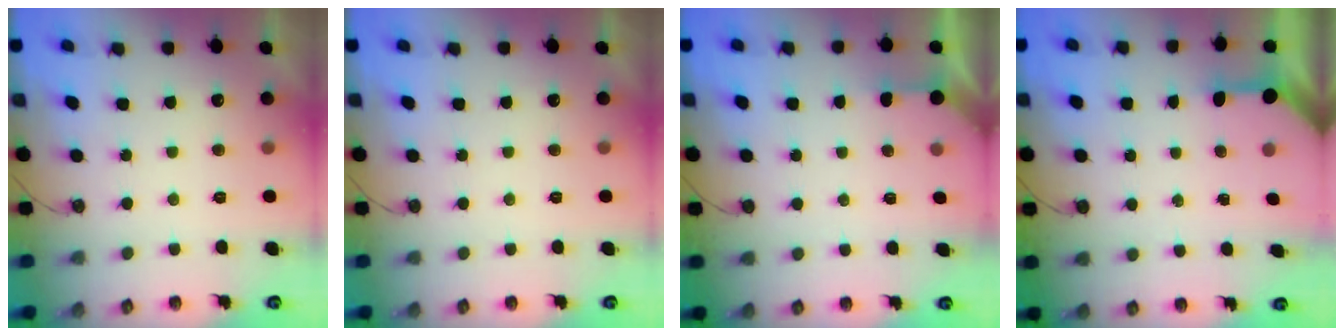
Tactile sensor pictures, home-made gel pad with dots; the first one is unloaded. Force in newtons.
{"total": 0.0}
{"total": 2.7, "press": 2.7, "slide": 0.4}
{"total": 3.4, "press": 3.4, "slide": 0.3}